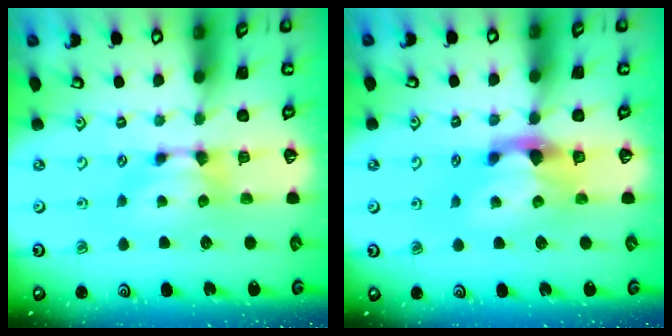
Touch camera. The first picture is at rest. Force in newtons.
{"total": 3.1, "press": 2.8, "slide": 1.3}